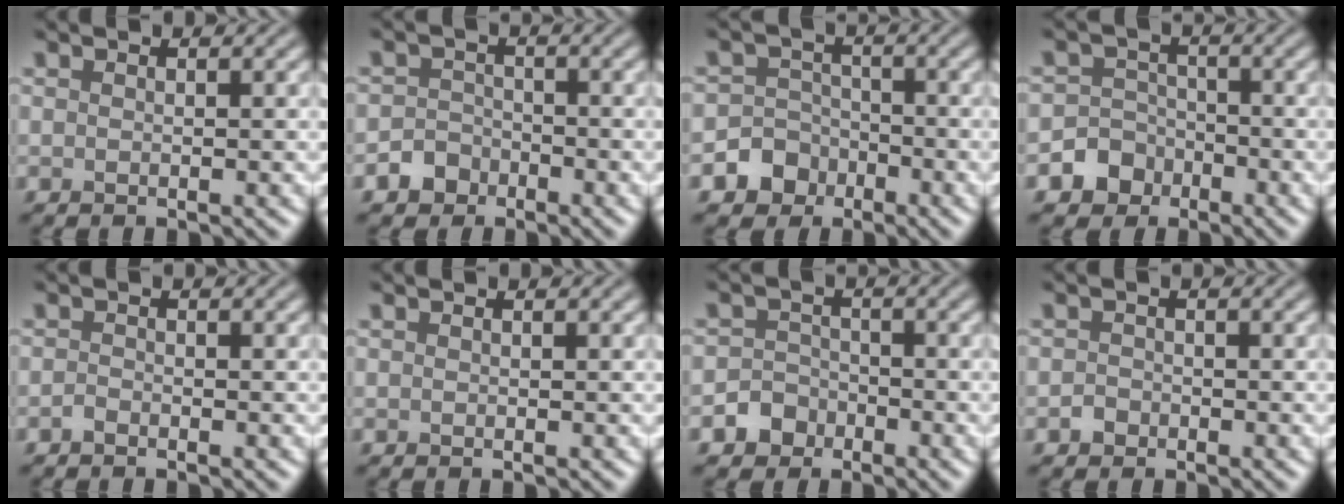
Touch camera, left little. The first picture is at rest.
{"total": 2.2, "force": [-1.4, 1.7, 0.4], "torque": [0.004, 0.006, -0.029]}
{"total": 5.2, "force": [-2.9, 4.3, 0.5], "torque": [0.022, -0.008, -0.072]}
{"total": 4.7, "force": [-2.6, 3.9, 0.5], "torque": [0.024, -0.007, -0.064]}
{"total": 0.6, "force": [-0.5, 0.2, 0.2], "torque": [-0.004, -0.001, -0.012]}
{"total": 0.0}
{"total": 2.8, "force": [-1.7, 2.2, 0.4], "torque": [0.016, 0.004, -0.036]}
{"total": 1.0, "force": [-0.6, 0.8, 0.2], "torque": [0.001, 0.000, -0.012]}